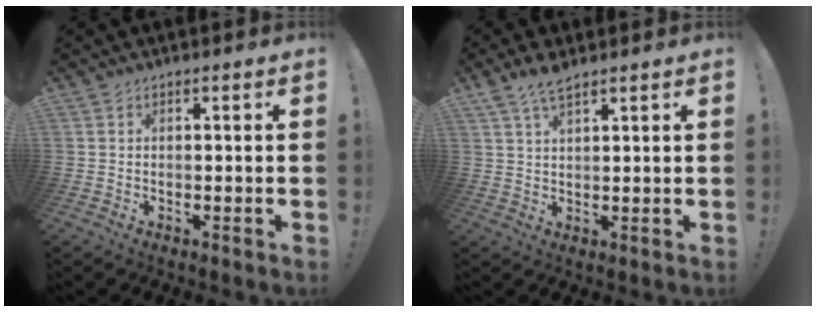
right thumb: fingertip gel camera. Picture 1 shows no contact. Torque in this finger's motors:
{"motor_torque": [-0.06, 1.40, 0.67, 0.21, 0.07]}